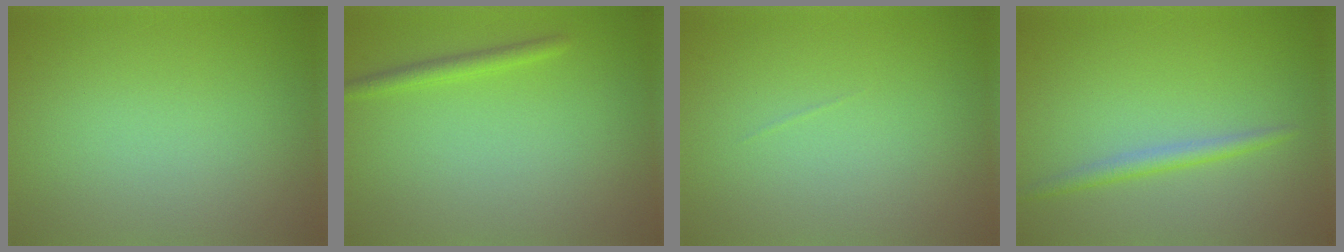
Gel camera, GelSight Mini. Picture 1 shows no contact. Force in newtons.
{"total": 1.5, "press": 1.4, "slide": 0.1}
{"total": 0.0}
{"total": 1.7, "press": 1.7, "slide": 0.0}